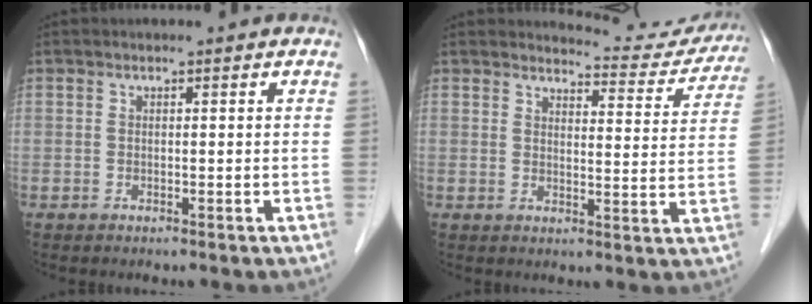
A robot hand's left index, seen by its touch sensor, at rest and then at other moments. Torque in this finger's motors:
{"motor_torque": [0.93, -1.21, -0.13, -0.05]}